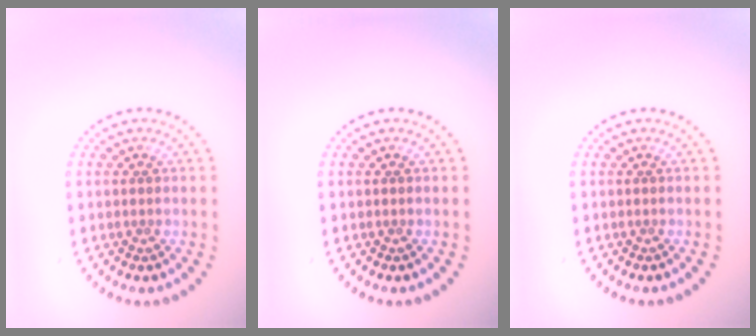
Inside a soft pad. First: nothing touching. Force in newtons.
{"total": 0.0}
{"total": 0.0}